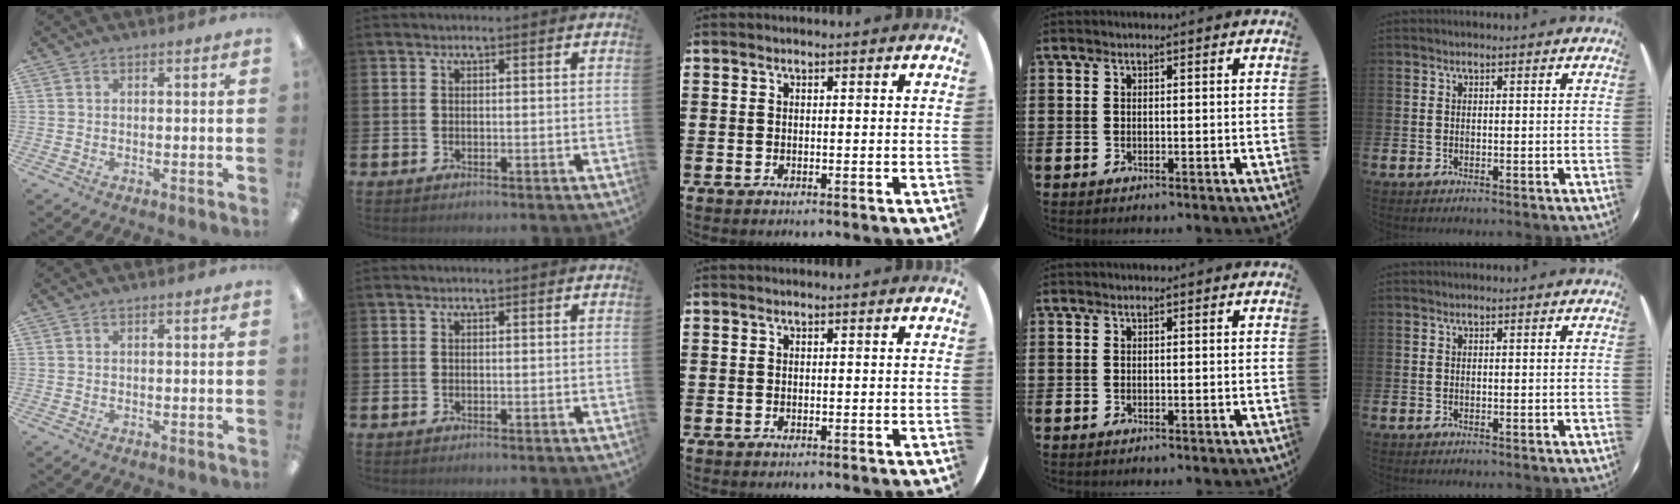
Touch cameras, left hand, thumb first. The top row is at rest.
{}